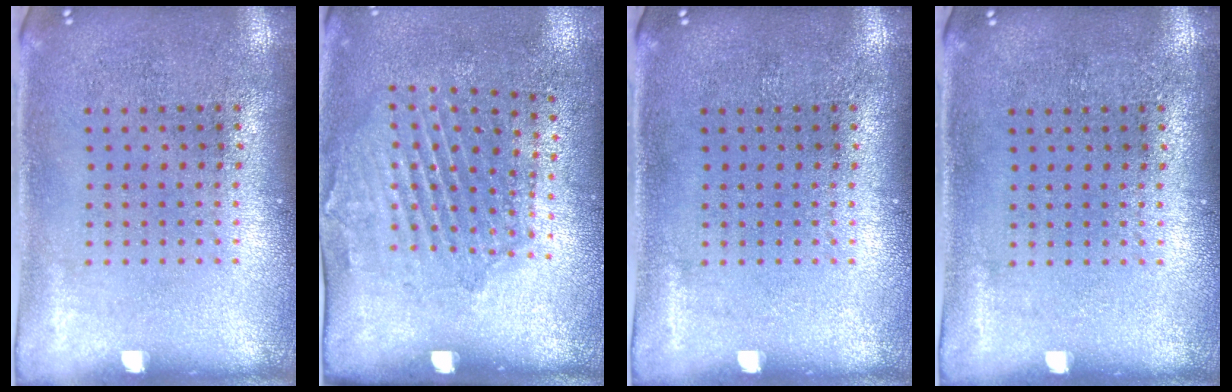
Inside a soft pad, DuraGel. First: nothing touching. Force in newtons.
{"total": 1.9, "press": 1.3, "slide": 1.4}
{"total": 0.0}
{"total": 0.0}